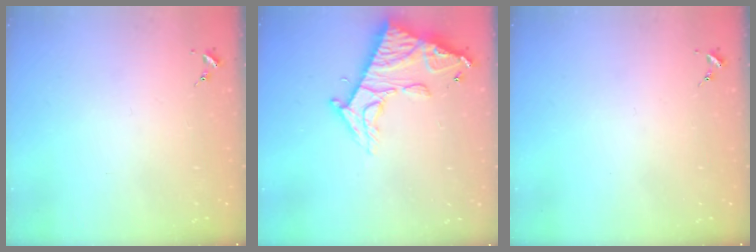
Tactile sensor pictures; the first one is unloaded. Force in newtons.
{"total": 15.7, "press": 15.7, "slide": 1.5}
{"total": 0.0}